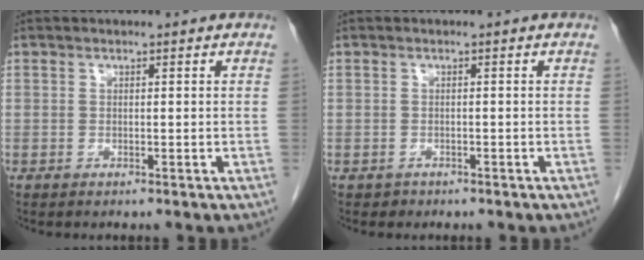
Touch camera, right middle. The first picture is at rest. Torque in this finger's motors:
{"motor_torque": [-0.42, -0.02, -0.05, -0.01]}